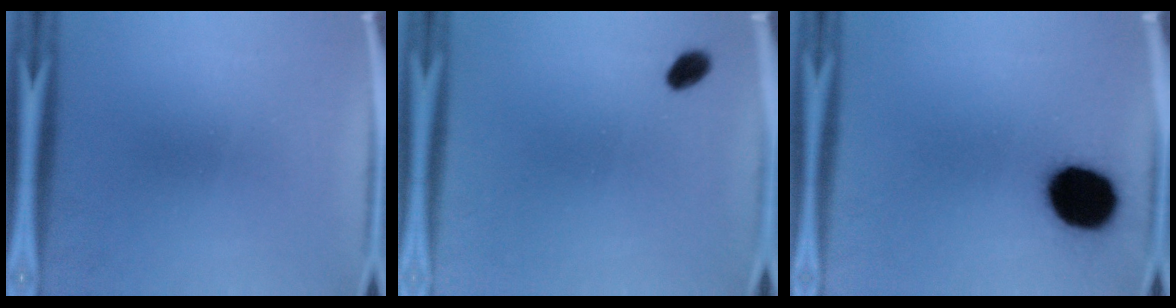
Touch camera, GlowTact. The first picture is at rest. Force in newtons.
{"total": 2.8}
{"total": 16.0}